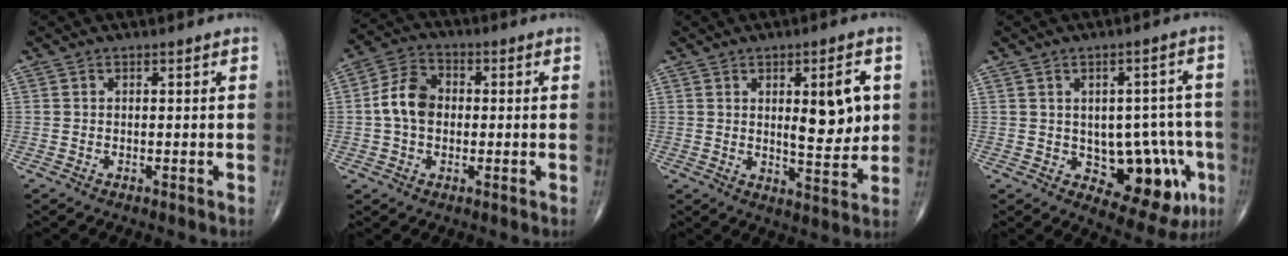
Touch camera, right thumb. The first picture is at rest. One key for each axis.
{"total": 8.2, "fx": -0.1, "fy": 6.0, "fz": 5.5, "tx": -0.094, "ty": 0.022, "tz": -0.012}
{"total": 10.3, "fx": 2.3, "fy": 3.6, "fz": 9.3, "tx": -0.114, "ty": -0.021, "tz": 0.038}
{"total": 13.1, "fx": -3.1, "fy": 7.5, "fz": 10.3, "tx": -0.077, "ty": 0.013, "tz": -0.025}